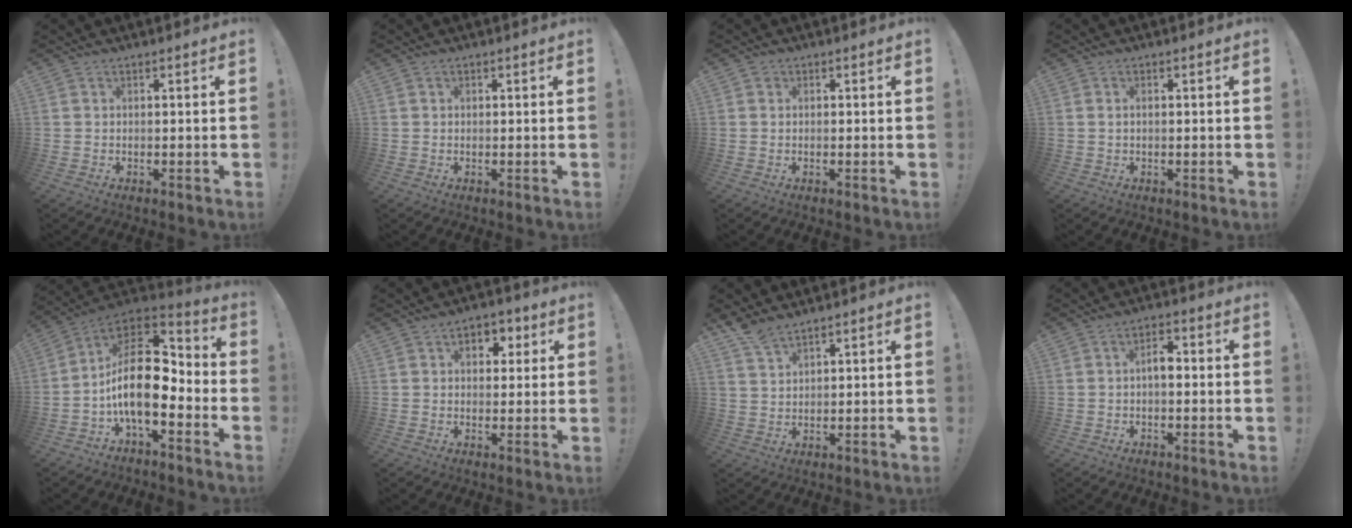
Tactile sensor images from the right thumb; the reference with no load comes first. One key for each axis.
{"total": 0.0}
{"total": 0.8, "fx": 0.2, "fy": 0.8, "fz": 0.1, "tx": 0.000, "ty": 0.002, "tz": 0.003}
{"total": 1.1, "fx": 0.2, "fy": 0.6, "fz": 0.9, "tx": -0.019, "ty": 0.004, "tz": 0.002}
{"total": 18.9, "fx": -1.2, "fy": 9.4, "fz": 16.4, "tx": -0.293, "ty": 0.003, "tz": -0.019}
{"total": 5.3, "fx": 1.5, "fy": 4.2, "fz": 2.8, "tx": -0.023, "ty": -0.005, "tz": 0.024}
{"total": 5.2, "fx": 4.5, "fy": 1.3, "fz": 2.3, "tx": -0.037, "ty": -0.027, "tz": 0.085}
{"total": 4.5, "fx": -0.5, "fy": 2.5, "fz": 3.7, "tx": -0.050, "ty": 0.006, "tz": -0.014}